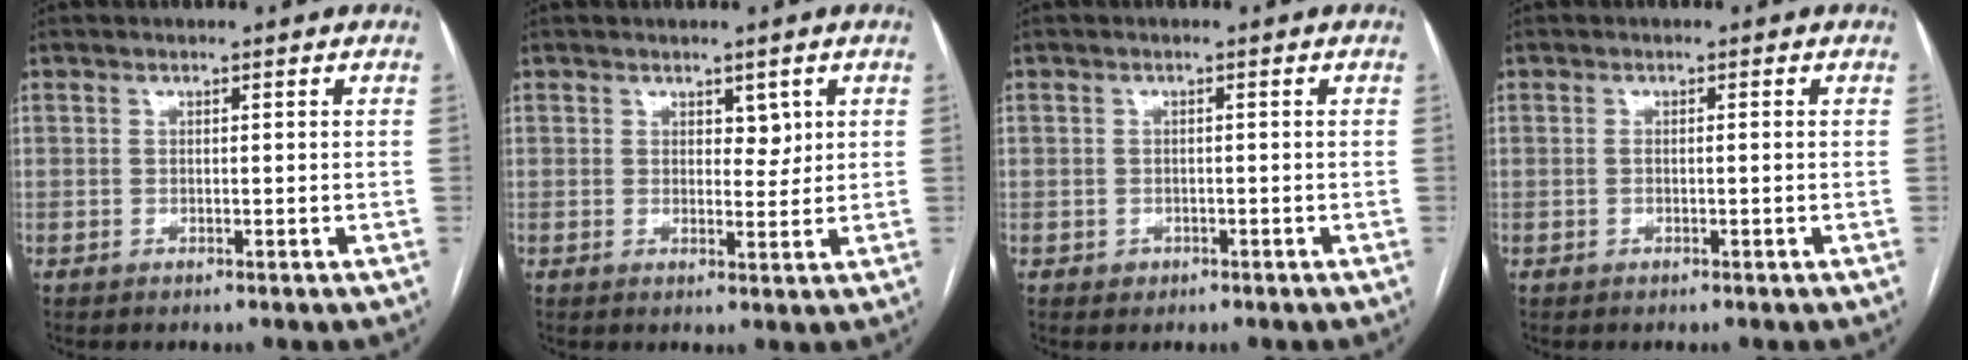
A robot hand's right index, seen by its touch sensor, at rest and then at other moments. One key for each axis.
{"total": 2.5, "fx": 1.2, "fy": 1.5, "fz": 1.6, "tx": -0.017, "ty": -0.004, "tz": 0.018}
{"total": 1.5, "fx": -0.7, "fy": 1.3, "fz": 0.1, "tx": 0.001, "ty": 0.006, "tz": -0.007}
{"total": 0.8, "fx": -0.1, "fy": 0.1, "fz": 0.8, "tx": -0.016, "ty": 0.002, "tz": 0.000}